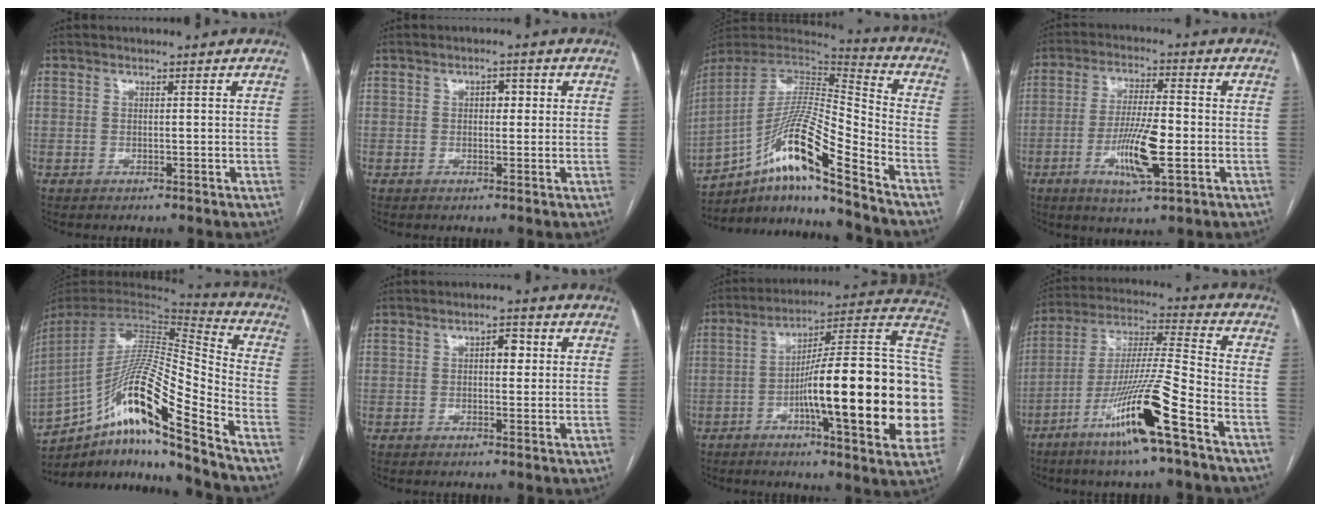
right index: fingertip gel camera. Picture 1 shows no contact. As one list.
[{"total": 2.2, "force": [0.5, 1.3, 1.7], "torque": [-0.023, 0.013, 0.007]}, {"total": 17.5, "force": [-11.3, 0.3, 13.4], "torque": [-0.263, 0.006, -0.202]}, {"total": 9.9, "force": [-2.8, 1.6, 9.3], "torque": [-0.176, -0.007, -0.049]}, {"total": 20.2, "force": [-13.9, -0.3, 14.7], "torque": [-0.281, 0.001, -0.258]}, {"total": 3.0, "force": [0.7, 1.5, 2.6], "torque": [-0.039, 0.012, 0.008]}, {"total": 28.6, "force": [-4.4, 2.7, 28.1], "torque": [-0.317, 0.012, -0.075]}, {"total": 16.4, "force": [-8.6, -0.4, 13.9], "torque": [-0.277, -0.023, -0.159]}]